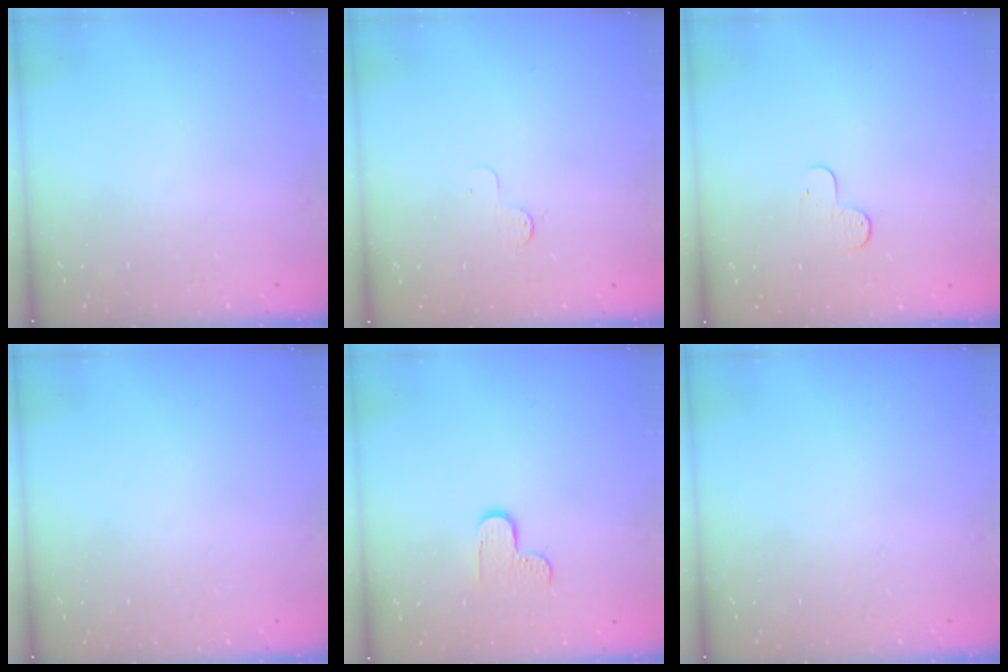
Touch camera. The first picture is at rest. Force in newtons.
{"total": 2.6, "press": 2.6, "slide": 0.3}
{"total": 4.8, "press": 4.8, "slide": 0.5}
{"total": 0.0}
{"total": 4.7, "press": 4.6, "slide": 0.4}
{"total": 0.0}